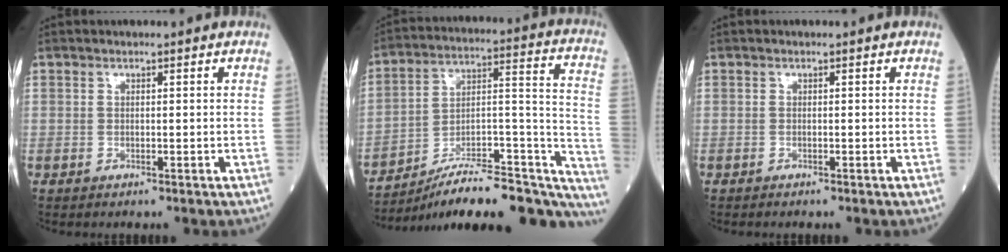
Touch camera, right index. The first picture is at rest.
{"total": 26.1, "force": [-22.0, 6.4, 12.6], "torque": [-0.119, 0.044, -0.313]}
{"total": 0.0}